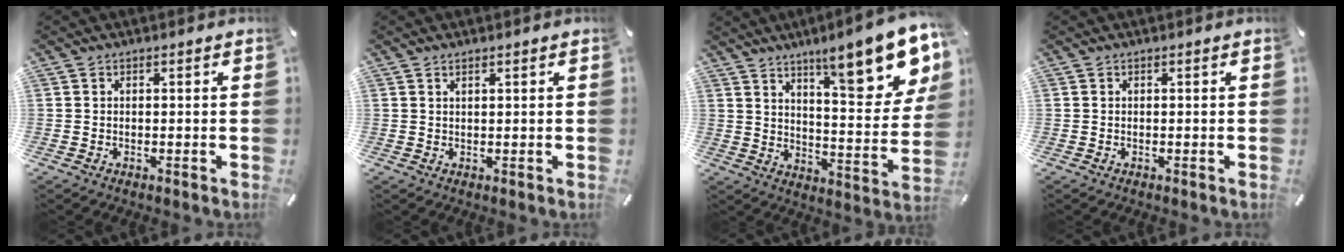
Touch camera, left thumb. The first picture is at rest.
{"total": 1.0, "force": [0.7, 0.1, 0.7], "torque": [-0.014, -0.001, 0.012]}
{"total": 18.8, "force": [12.2, 5.3, 13.2], "torque": [-0.176, -0.085, 0.192]}
{"total": 0.0}